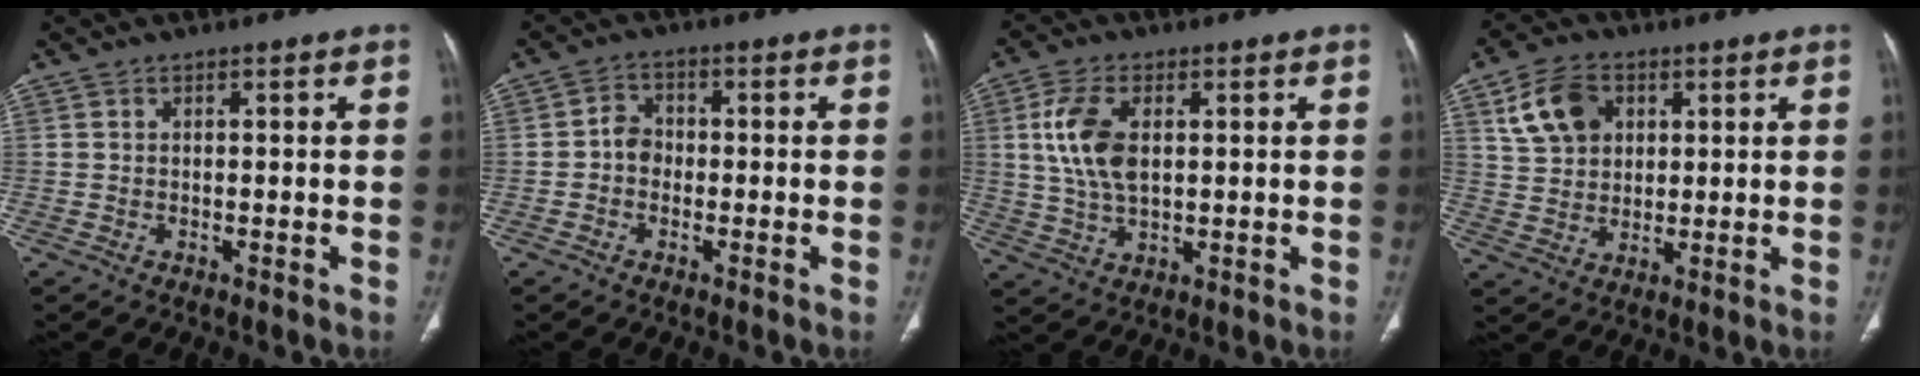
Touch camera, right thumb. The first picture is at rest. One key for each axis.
{"total": 3.5, "fx": -0.8, "fy": 3.0, "fz": 1.7, "tx": -0.011, "ty": 0.014, "tz": -0.022}
{"total": 9.6, "fx": 1.9, "fy": 5.3, "fz": 7.8, "tx": -0.162, "ty": -0.002, "tz": 0.040}
{"total": 9.7, "fx": 3.8, "fy": 7.1, "fz": 5.3, "tx": -0.080, "ty": -0.003, "tz": 0.074}